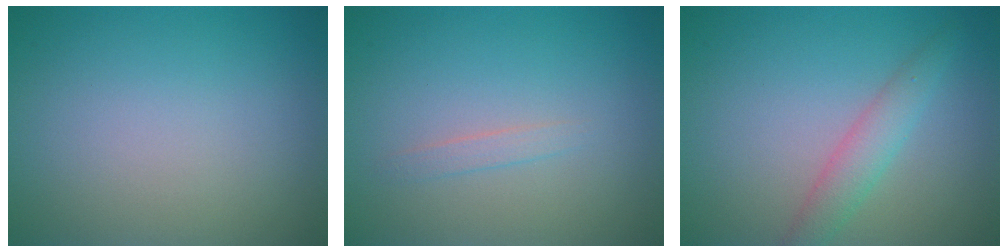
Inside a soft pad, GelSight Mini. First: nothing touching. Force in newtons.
{"total": 0.9, "press": 0.9, "slide": 0.0}
{"total": 2.5, "press": 2.5, "slide": 0.1}